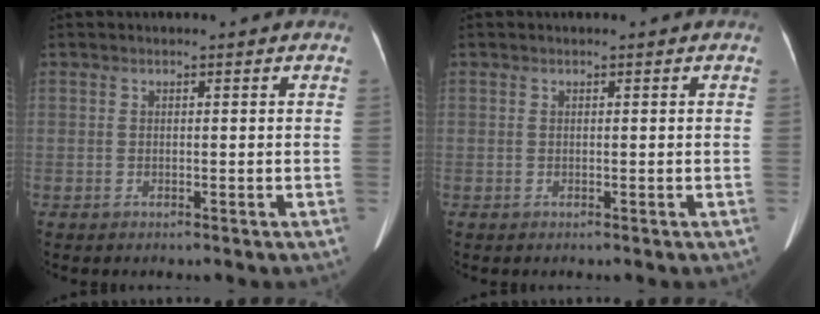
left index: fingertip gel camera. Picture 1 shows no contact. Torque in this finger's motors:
{"motor_torque": [-0.12, 0.13, -0.07, -0.01]}